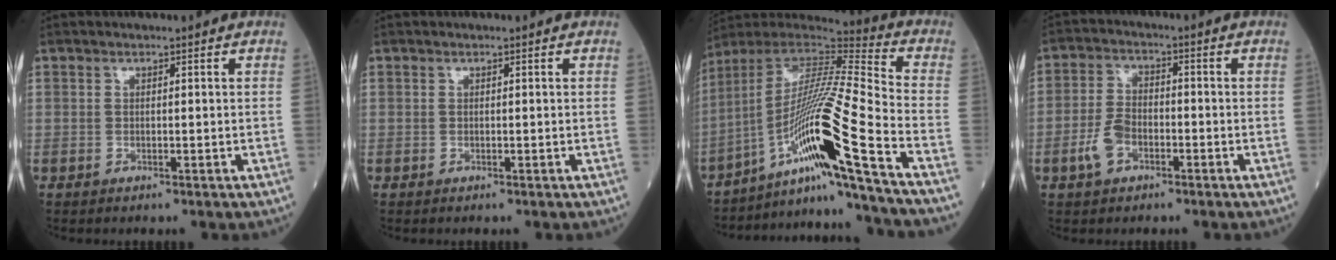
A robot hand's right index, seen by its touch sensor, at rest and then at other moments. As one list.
[{"total": 0.0}, {"total": 19.5, "force": [-11.1, -2.5, 15.8], "torque": [-0.308, -0.010, -0.201]}, {"total": 5.3, "force": [-2.4, 3.0, 3.6], "torque": [-0.086, 0.005, -0.048]}]